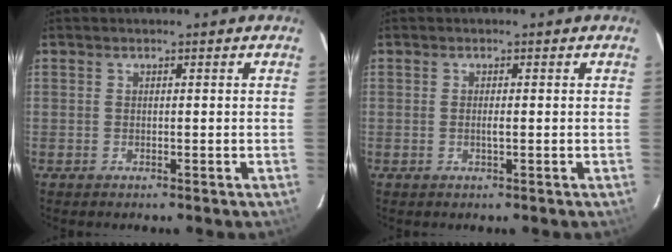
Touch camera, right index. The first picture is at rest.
{"total": 1.2, "force": [-0.2, 0.2, 1.2], "torque": [-0.024, 0.000, -0.004]}